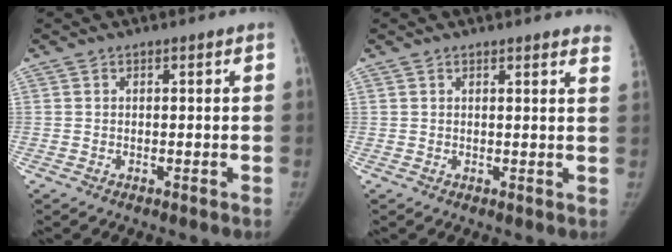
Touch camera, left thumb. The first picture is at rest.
{"total": 5.8, "force": [5.4, 0.7, 2.0], "torque": [-0.001, -0.019, 0.040]}